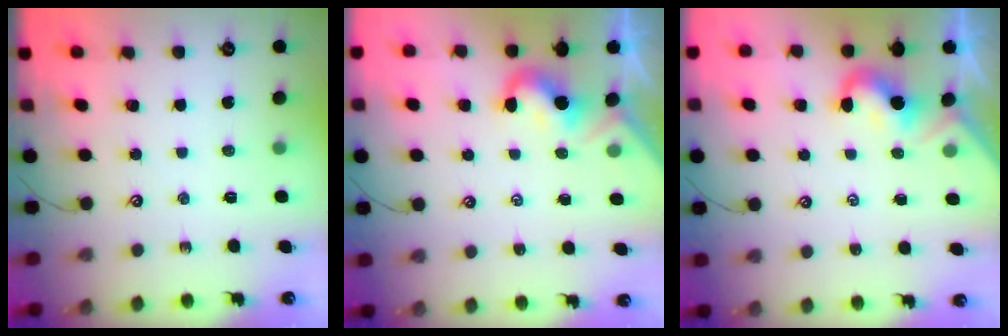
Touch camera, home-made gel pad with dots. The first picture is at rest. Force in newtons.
{"total": 1.2, "press": 1.2, "slide": 0.3}
{"total": 1.2, "press": 1.2, "slide": 0.3}